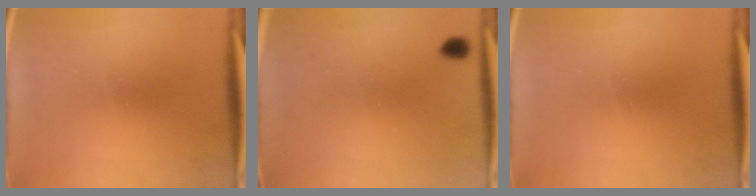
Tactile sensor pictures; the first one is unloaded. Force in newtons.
{"total": 1.3}
{"total": 0.0}